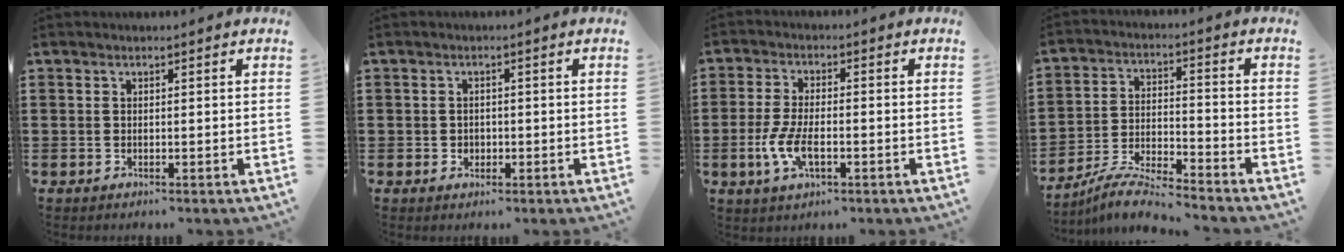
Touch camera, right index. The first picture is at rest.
{"total": 1.1, "force": [-0.3, 1.0, 0.4], "torque": [-0.012, 0.001, -0.006]}
{"total": 5.7, "force": [-1.7, 2.3, 5.0], "torque": [-0.113, -0.006, -0.036]}
{"total": 7.2, "force": [-6.9, 0.1, 2.1], "torque": [-0.055, 0.000, -0.136]}